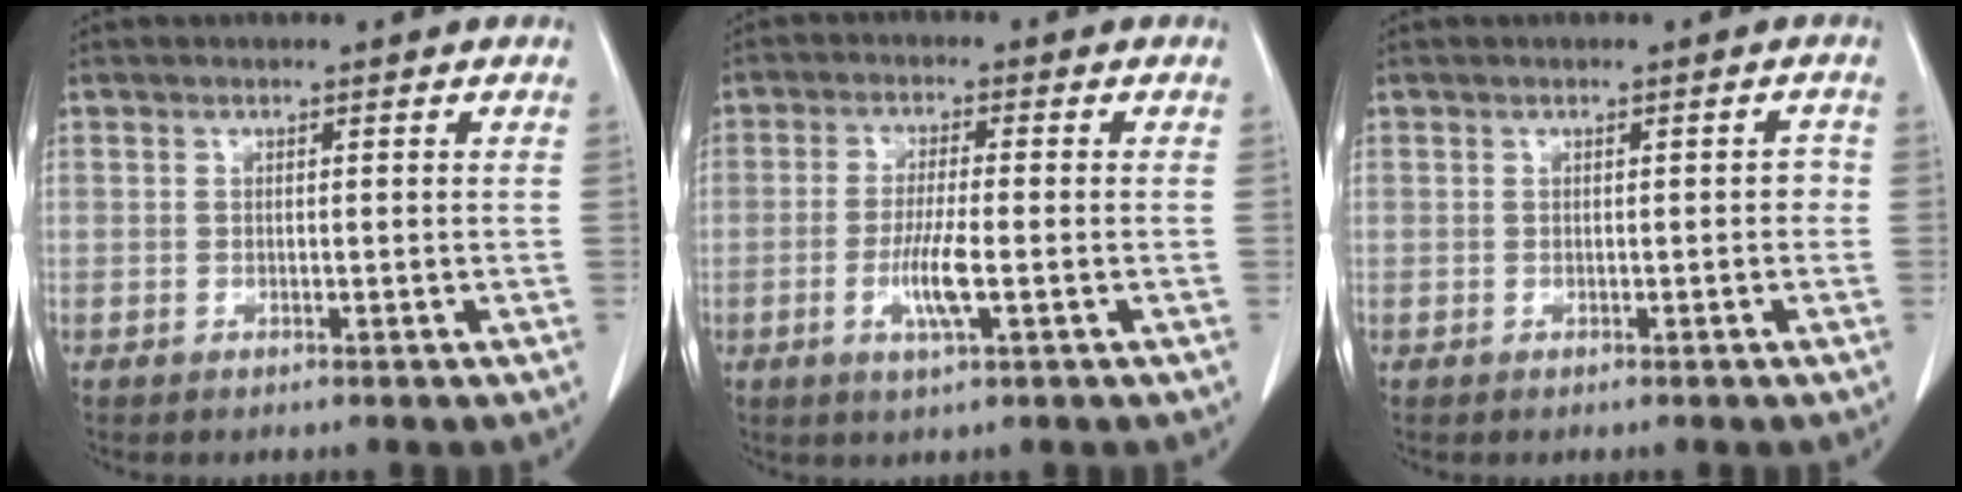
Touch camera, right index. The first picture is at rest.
{"total": 5.8, "force": [-1.6, 0.3, 5.5], "torque": [-0.110, -0.011, -0.029]}
{"total": 1.1, "force": [-0.2, 0.6, 0.9], "torque": [-0.006, 0.004, -0.004]}